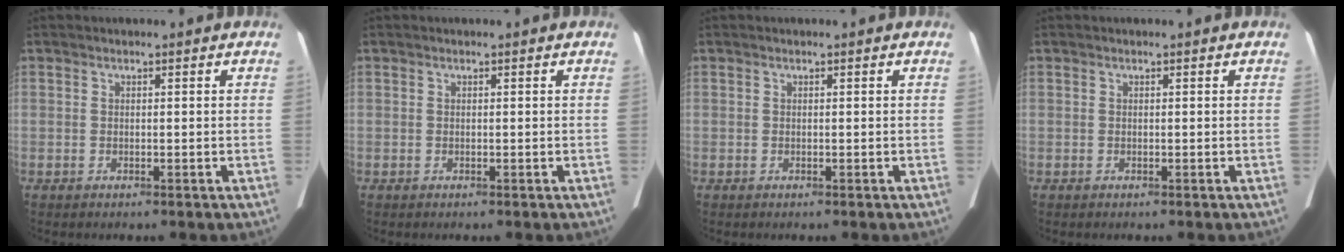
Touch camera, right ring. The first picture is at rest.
{"total": 0.0}
{"total": 0.0}
{"total": 0.0}